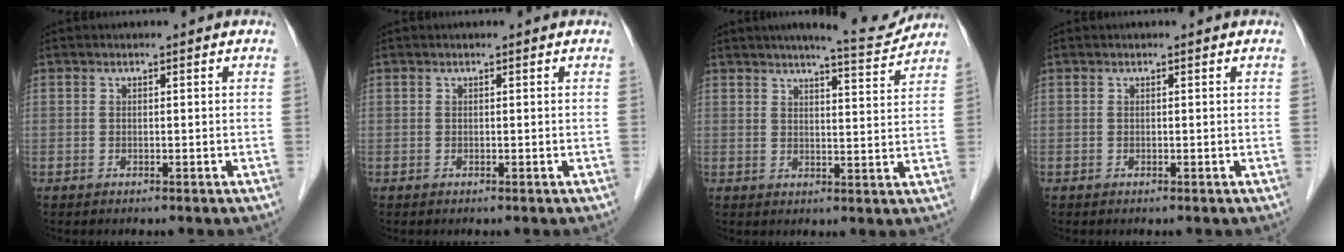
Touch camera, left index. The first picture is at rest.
{"total": 0.0}
{"total": 7.3, "force": [6.9, 0.2, 2.6], "torque": [-0.041, -0.009, 0.088]}
{"total": 0.0}